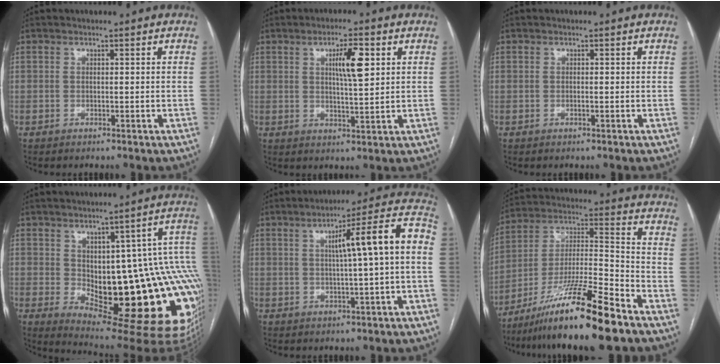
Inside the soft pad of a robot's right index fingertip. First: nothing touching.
{"total": 6.3, "force": [2.2, 1.0, 5.8], "torque": [-0.099, 0.005, 0.036]}
{"total": 0.0}
{"total": 24.9, "force": [-3.5, 7.9, 23.3], "torque": [-0.209, 0.010, -0.025]}
{"total": 11.7, "force": [0.8, 0.0, 11.7], "torque": [-0.160, 0.030, 0.008]}
{"total": 18.4, "force": [-13.1, 0.1, 13.0], "torque": [-0.252, -0.026, -0.233]}